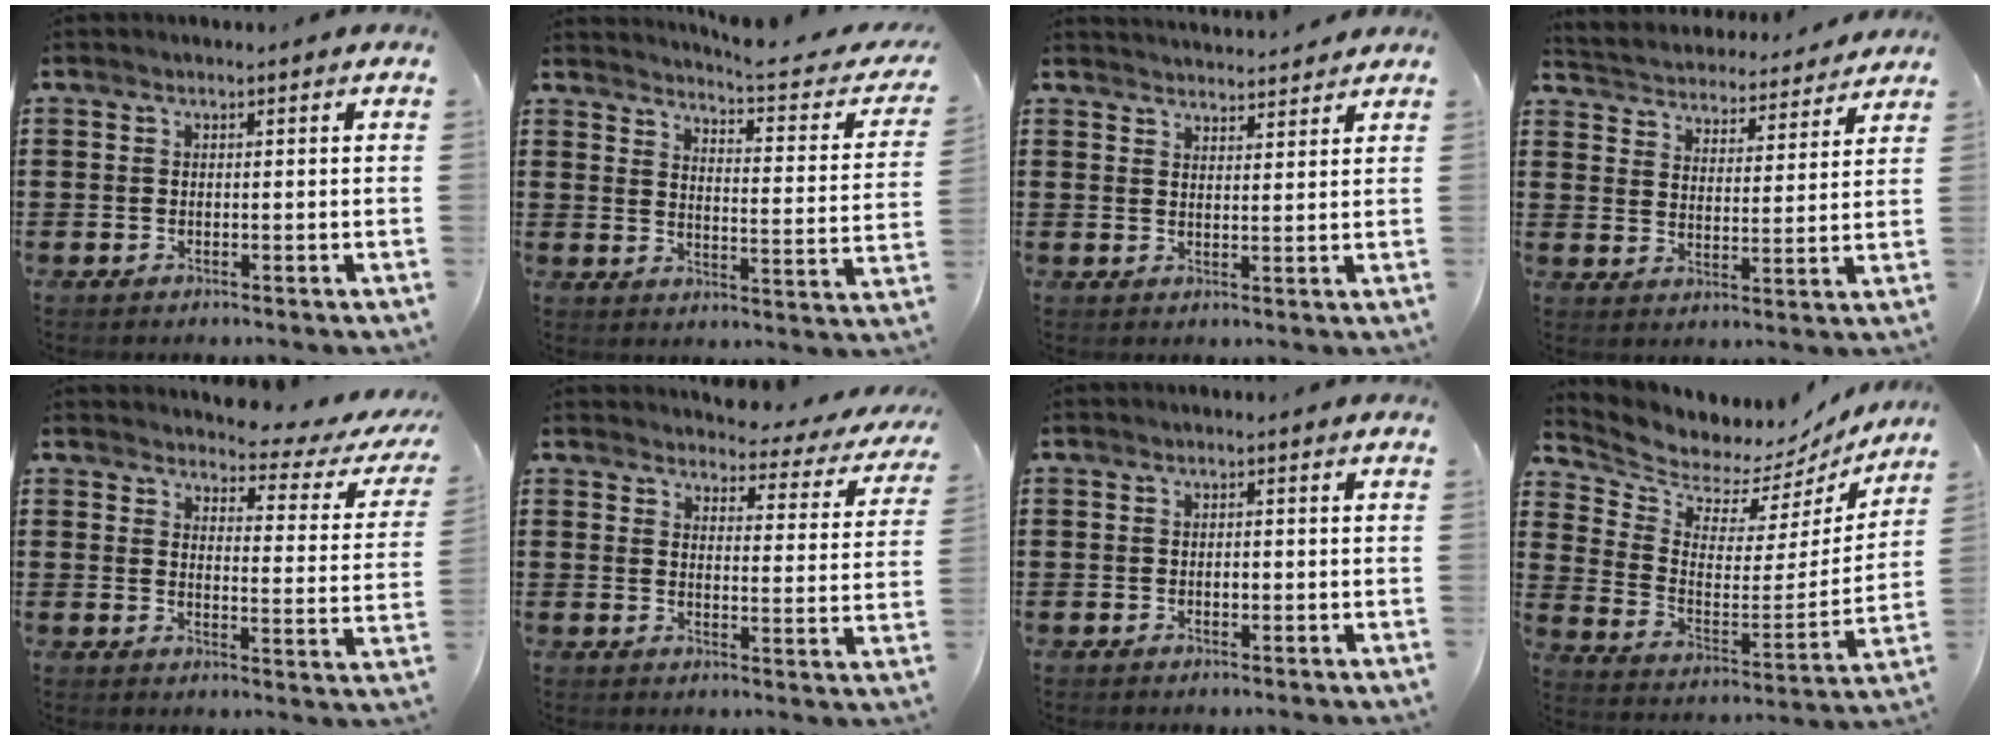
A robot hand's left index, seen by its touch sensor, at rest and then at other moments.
{"total": 4.5, "force": [4.1, -0.4, 1.8], "torque": [-0.043, -0.037, 0.059]}
{"total": 2.9, "force": [2.9, 0.0, -0.1], "torque": [-0.006, -0.013, 0.055]}
{"total": 4.0, "force": [4.0, 0.1, -0.4], "torque": [-0.019, -0.035, 0.064]}
{"total": 3.2, "force": [2.9, 0.5, 1.2], "torque": [-0.030, -0.028, 0.041]}
{"total": 3.2, "force": [3.0, 0.5, 0.6], "torque": [-0.024, -0.026, 0.046]}
{"total": 0.9, "force": [-0.1, 0.5, 0.8], "torque": [-0.017, 0.002, -0.002]}
{"total": 5.5, "force": [5.3, 1.2, -0.5], "torque": [-0.032, -0.057, 0.088]}